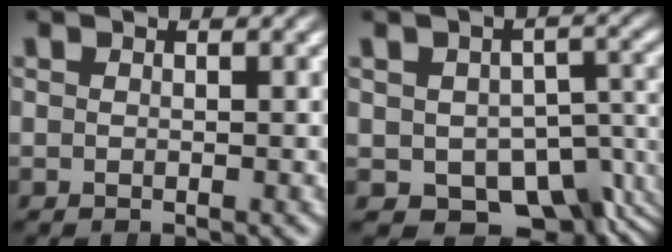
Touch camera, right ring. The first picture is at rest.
{"total": 12.8, "force": [-5.0, 9.5, 7.0], "torque": [-0.106, -0.060, -0.050]}